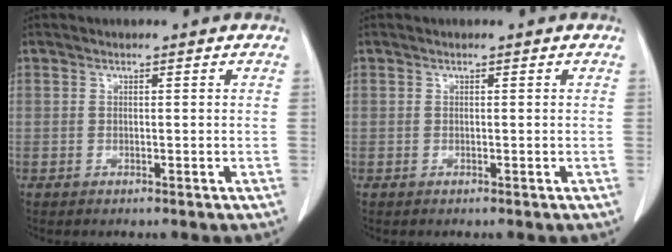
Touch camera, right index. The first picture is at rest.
{"total": 0.0}